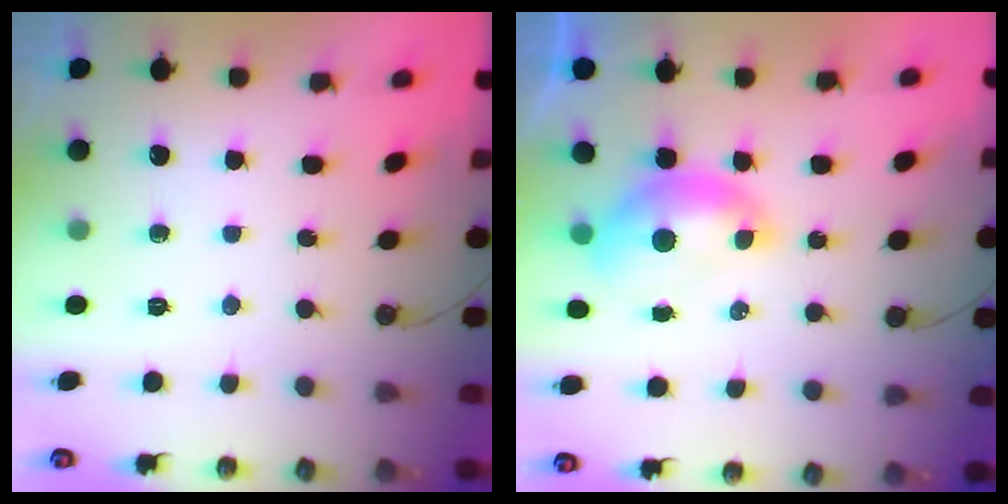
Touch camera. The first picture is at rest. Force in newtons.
{"total": 1.5, "press": 1.3, "slide": 0.6}